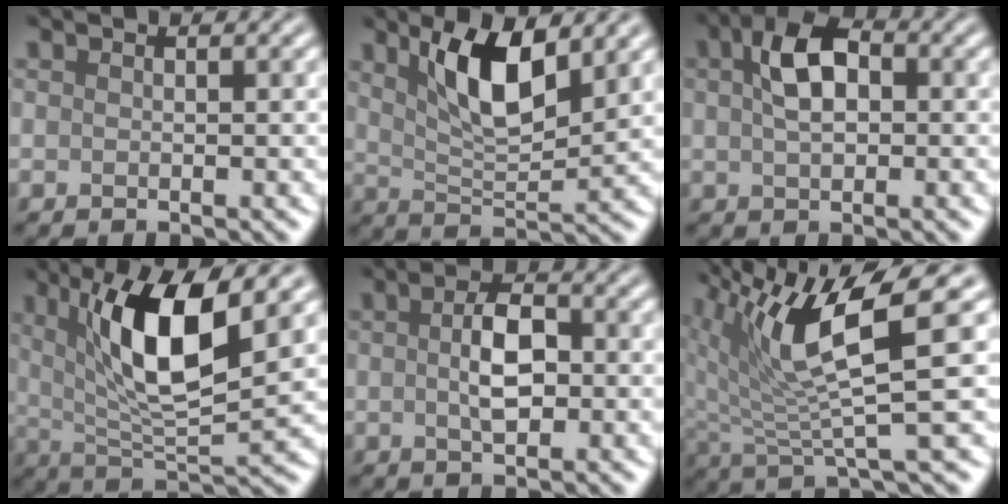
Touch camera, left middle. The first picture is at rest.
{"total": 6.5, "force": [3.0, 2.3, 5.3], "torque": [-0.102, -0.002, 0.054]}
{"total": 4.5, "force": [1.0, 2.6, 3.5], "torque": [-0.068, 0.010, 0.010]}
{"total": 8.8, "force": [3.0, 2.4, 7.9], "torque": [-0.135, -0.011, 0.055]}
{"total": 3.5, "force": [0.1, 1.7, 3.1], "torque": [-0.063, 0.003, -0.001]}
{"total": 8.4, "force": [3.4, 1.9, 7.4], "torque": [-0.142, -0.001, 0.062]}